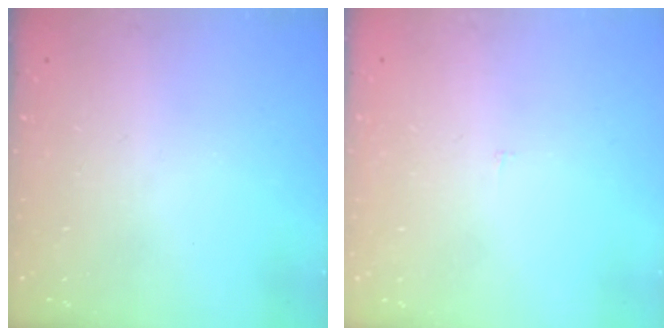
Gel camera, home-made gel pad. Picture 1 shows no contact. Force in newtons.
{"total": 1.8, "press": 1.8, "slide": 0.1}